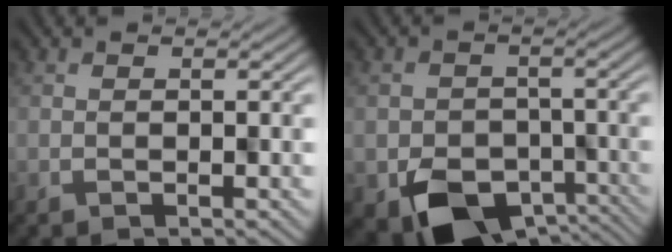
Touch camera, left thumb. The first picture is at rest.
{"total": 9.1, "force": [-4.4, 6.3, 4.8], "torque": [-0.087, -0.039, -0.057]}